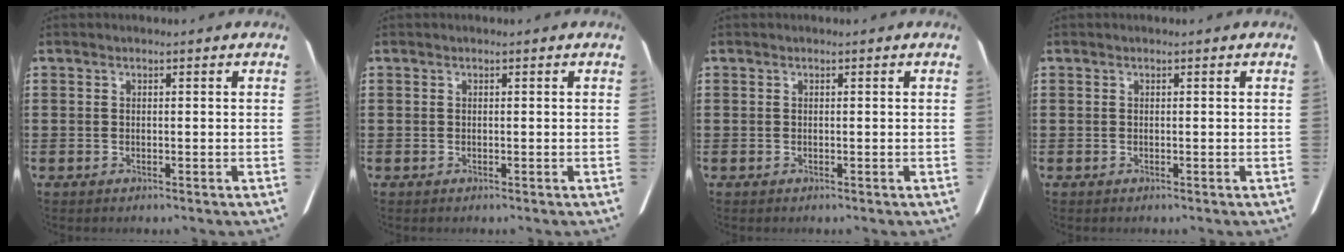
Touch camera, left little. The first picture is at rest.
{"total": 0.0}
{"total": 0.0}
{"total": 0.0}